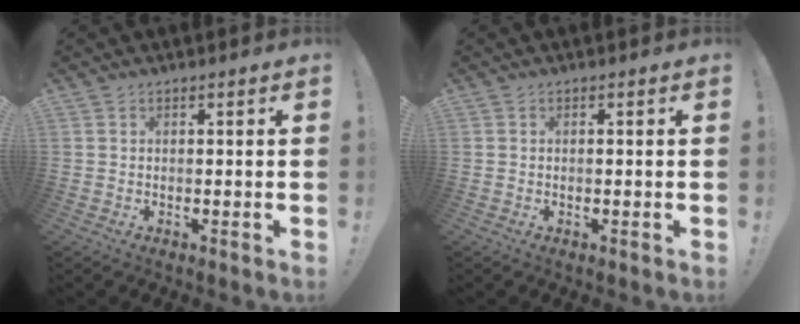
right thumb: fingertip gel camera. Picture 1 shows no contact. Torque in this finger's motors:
{"motor_torque": [-0.12, 0.01, -0.12, 0.15, 0.08]}